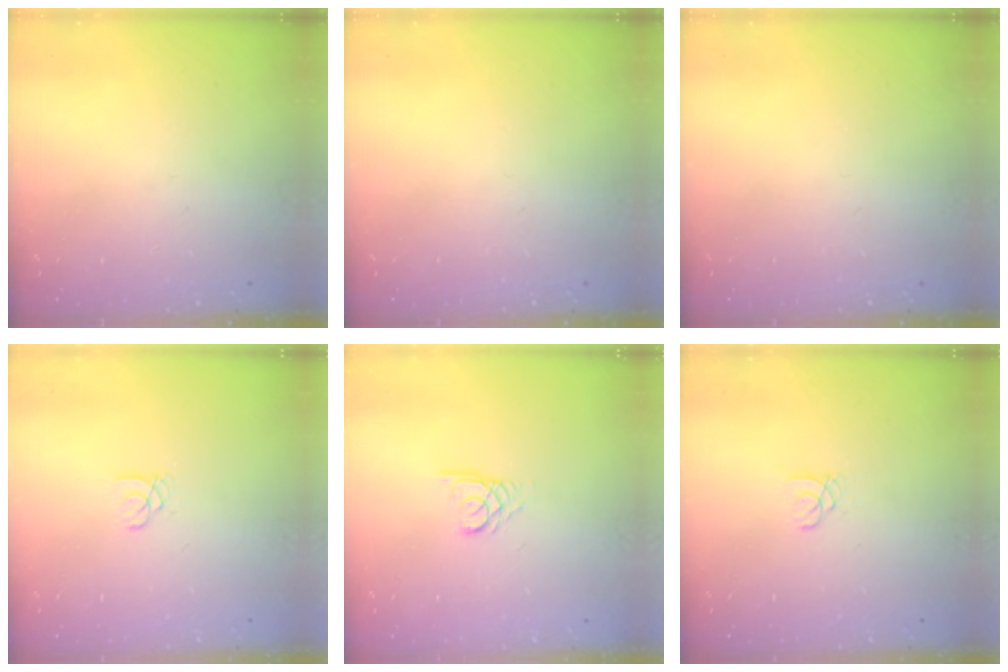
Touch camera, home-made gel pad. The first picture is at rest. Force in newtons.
{"total": 0.0}
{"total": 0.0}
{"total": 1.4, "press": 1.4, "slide": 0.1}
{"total": 2.7, "press": 2.7, "slide": 0.3}
{"total": 1.4, "press": 1.4, "slide": 0.1}